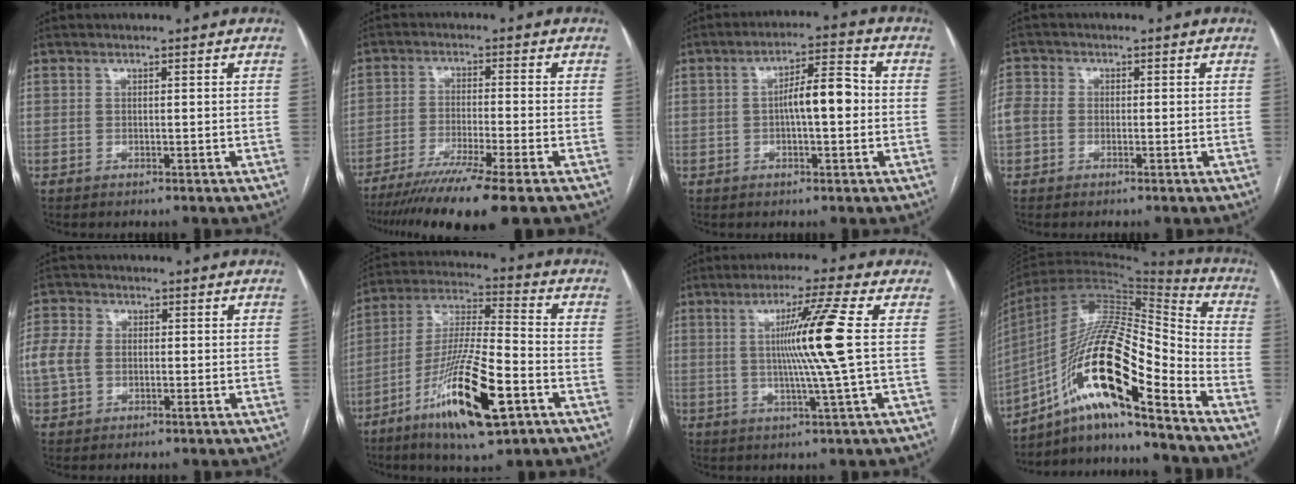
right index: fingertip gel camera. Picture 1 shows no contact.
{"total": 12.6, "force": [-9.6, -1.5, 8.1], "torque": [-0.132, -0.036, -0.153]}
{"total": 7.0, "force": [-0.3, 1.9, 6.7], "torque": [-0.117, 0.023, -0.006]}
{"total": 4.3, "force": [-0.6, 3.7, 2.2], "torque": [-0.059, 0.019, -0.013]}
{"total": 6.2, "force": [-0.1, 4.5, 4.2], "torque": [-0.113, 0.018, -0.005]}
{"total": 17.4, "force": [-7.8, 2.5, 15.3], "torque": [-0.303, -0.022, -0.136]}
{"total": 9.9, "force": [1.0, -2.6, 9.5], "torque": [-0.170, -0.004, 0.024]}
{"total": 19.6, "force": [-10.7, 2.9, 16.1], "torque": [-0.321, 0.006, -0.190]}